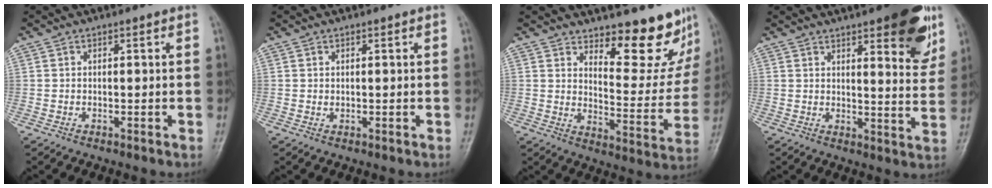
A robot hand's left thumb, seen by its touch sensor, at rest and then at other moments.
{"total": 0.8, "force": [0.3, 0.6, 0.4], "torque": [-0.002, -0.002, 0.005]}
{"total": 13.5, "force": [10.9, 4.5, 6.5], "torque": [-0.040, -0.107, 0.153]}
{"total": 14.9, "force": [8.6, 4.6, 11.3], "torque": [-0.105, -0.041, 0.110]}